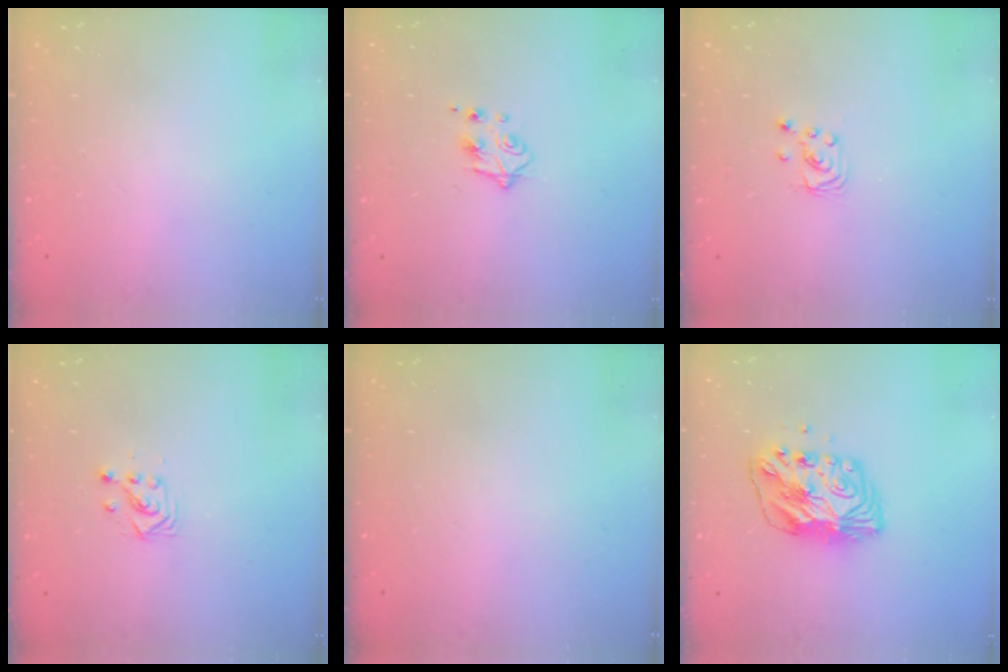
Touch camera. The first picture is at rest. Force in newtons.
{"total": 4.5, "press": 4.4, "slide": 0.9}
{"total": 2.2, "press": 2.2, "slide": 0.2}
{"total": 3.0, "press": 3.0, "slide": 0.1}
{"total": 0.0}
{"total": 9.6, "press": 9.5, "slide": 1.0}